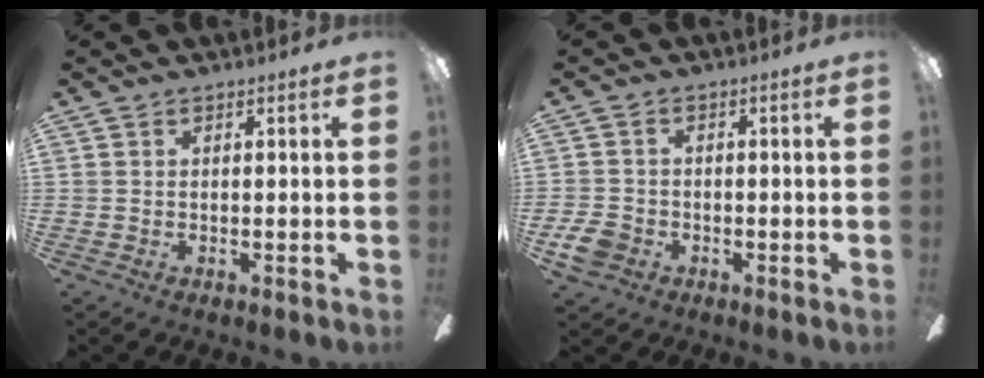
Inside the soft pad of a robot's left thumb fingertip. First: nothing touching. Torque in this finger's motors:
{"motor_torque": [-0.70, 0.86, 0.22, -0.15, 0.01]}